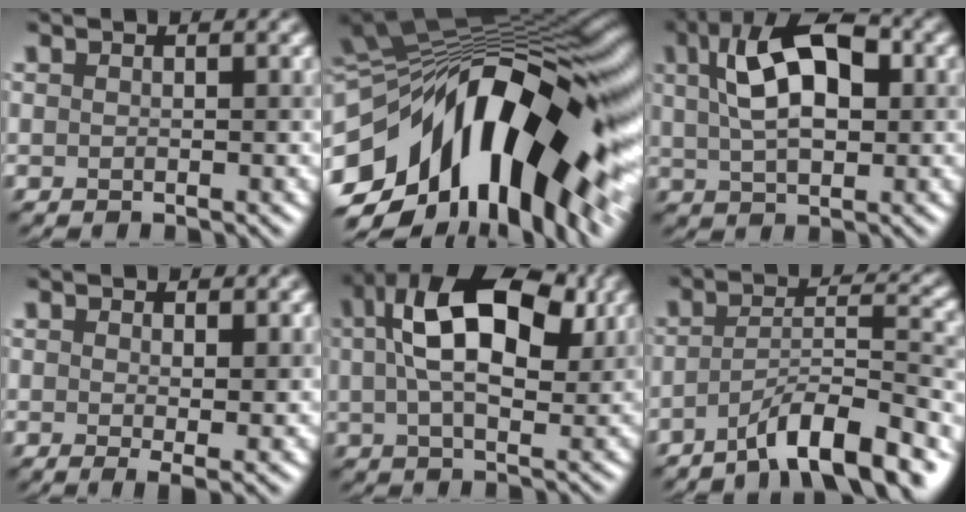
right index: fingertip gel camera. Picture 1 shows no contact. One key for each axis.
{"total": 18.3, "fx": -3.3, "fy": 8.7, "fz": 15.8, "tx": -0.260, "ty": 0.008, "tz": -0.064}
{"total": 9.2, "fx": 2.6, "fy": 4.7, "fz": 7.5, "tx": -0.121, "ty": 0.031, "tz": 0.029}
{"total": 2.2, "fx": 0.5, "fy": 0.4, "fz": 2.1, "tx": -0.031, "ty": -0.014, "tz": 0.012}
{"total": 12.0, "fx": 3.9, "fy": 6.2, "fz": 9.5, "tx": -0.163, "ty": 0.018, "tz": 0.052}
{"total": 8.0, "fx": -5.4, "fy": 1.6, "fz": 5.7, "tx": -0.087, "ty": 0.010, "tz": -0.095}